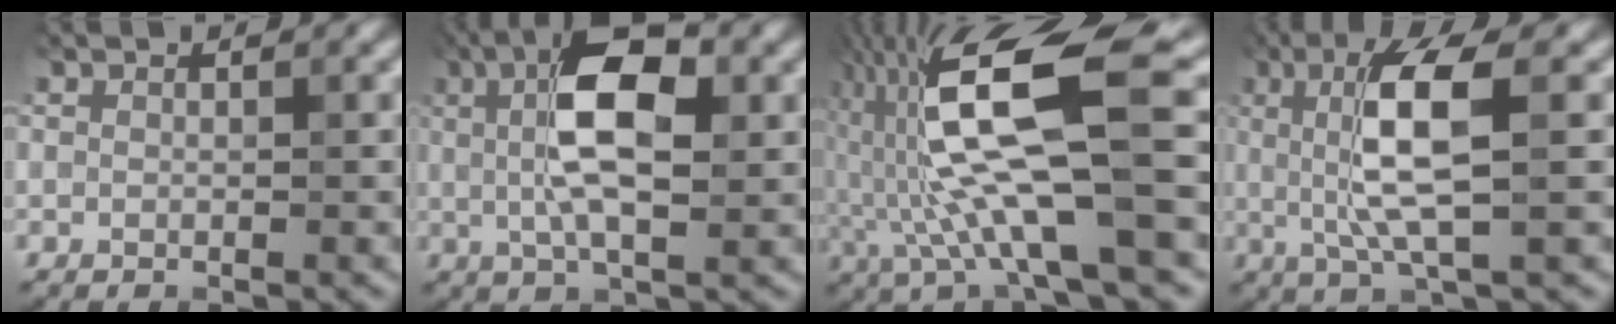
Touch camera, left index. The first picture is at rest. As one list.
[{"total": 8.9, "force": [1.6, 3.5, 8.0], "torque": [-0.142, 0.012, 0.016]}, {"total": 12.1, "force": [-0.6, 2.7, 11.7], "torque": [-0.238, 0.016, -0.010]}, {"total": 6.9, "force": [0.8, 1.5, 6.7], "torque": [-0.130, 0.001, 0.014]}]